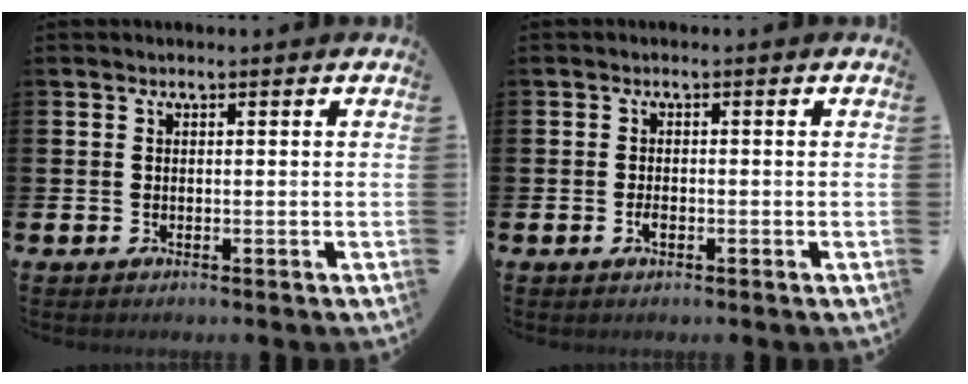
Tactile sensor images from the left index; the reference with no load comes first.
{"total": 1.3, "force": [-0.5, 0.6, 1.0], "torque": [-0.023, 0.001, -0.009]}